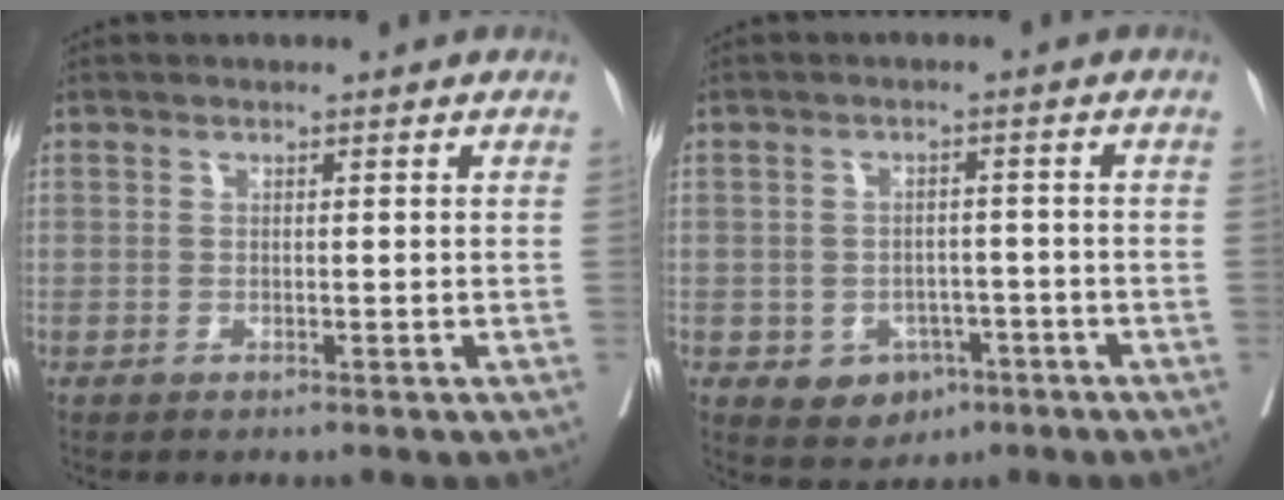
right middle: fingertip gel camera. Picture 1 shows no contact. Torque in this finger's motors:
{"motor_torque": [0.60, -0.53, 0.04, 0.01]}